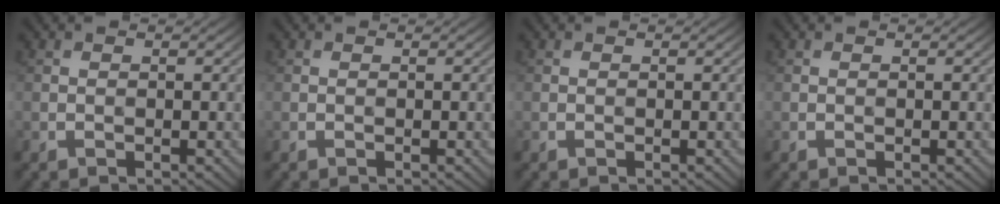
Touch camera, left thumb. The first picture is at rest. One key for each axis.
{"total": 0.0}
{"total": 0.0}
{"total": 0.0}